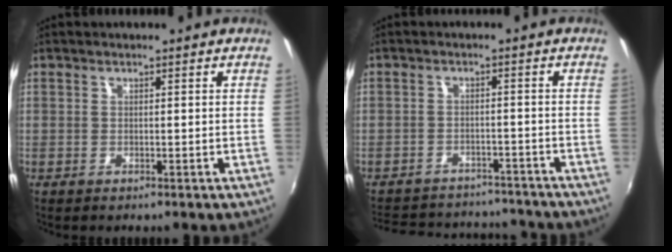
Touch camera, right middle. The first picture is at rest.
{"total": 15.5, "force": [-13.3, 6.5, 4.7], "torque": [-0.117, 0.040, -0.171]}